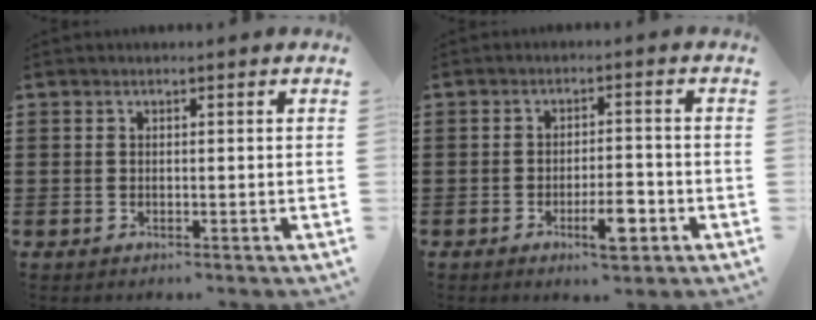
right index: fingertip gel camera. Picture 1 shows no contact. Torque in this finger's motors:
{"motor_torque": [0.11, -0.04, 0.26, 0.03]}